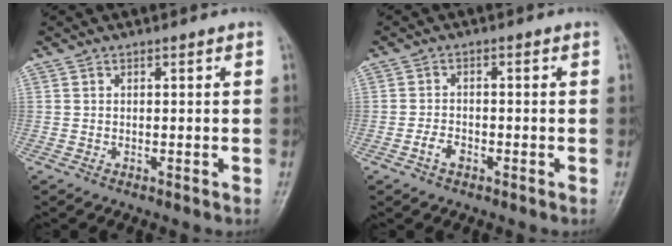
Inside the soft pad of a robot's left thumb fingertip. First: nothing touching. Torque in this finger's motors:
{"motor_torque": [-0.08, 0.03, -0.06, -0.03, 0.00]}